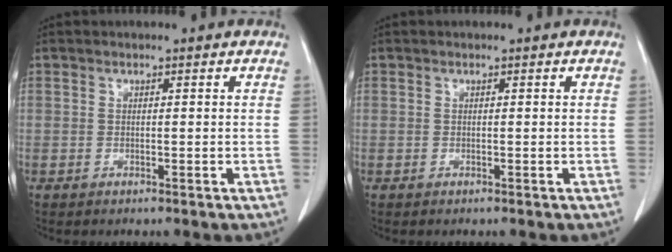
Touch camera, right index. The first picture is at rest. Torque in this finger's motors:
{"motor_torque": [0.00, 0.00, 0.00, 0.00]}